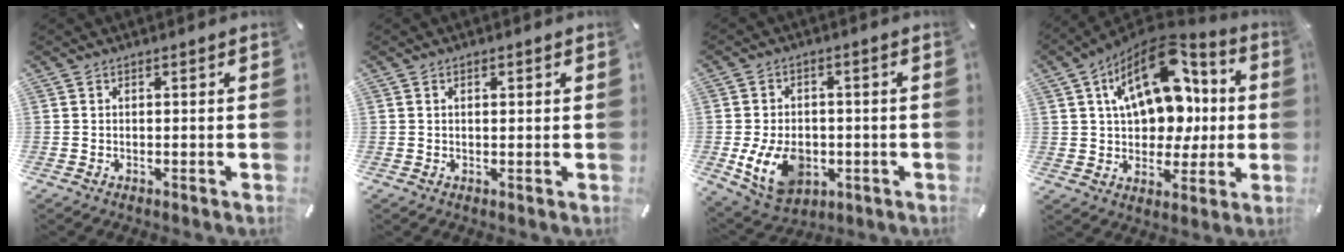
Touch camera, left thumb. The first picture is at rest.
{"total": 1.1, "force": [0.3, 0.6, 0.8], "torque": [-0.017, 0.004, 0.004]}
{"total": 12.5, "force": [-3.1, 9.2, 7.8], "torque": [-0.161, 0.006, -0.052]}
{"total": 19.6, "force": [6.5, 13.1, 13.1], "torque": [-0.206, -0.034, 0.114]}